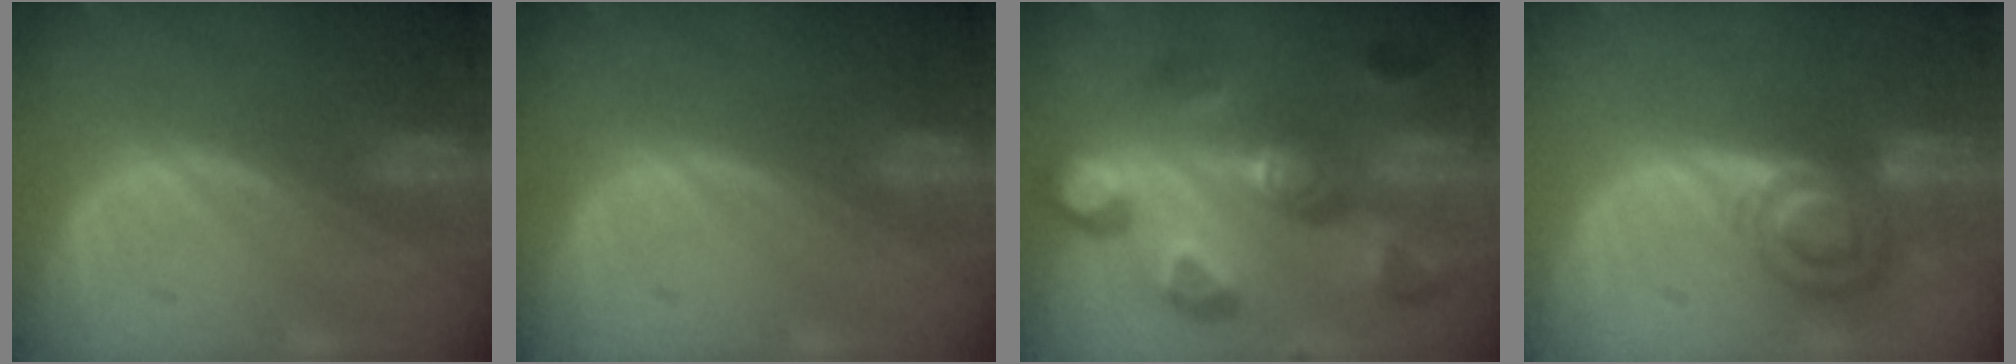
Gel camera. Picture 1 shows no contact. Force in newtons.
{"total": 0.0}
{"total": 10.8, "press": 10.0, "slide": 4.1}
{"total": 7.3, "press": 6.3, "slide": 3.8}